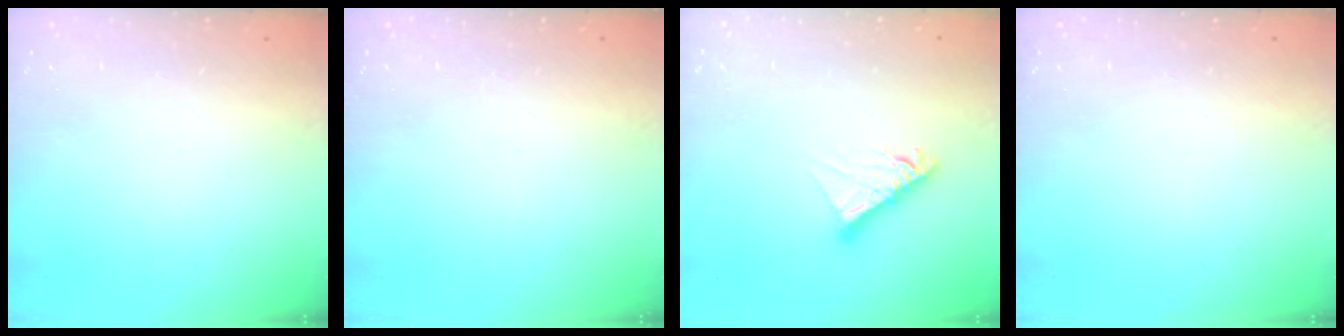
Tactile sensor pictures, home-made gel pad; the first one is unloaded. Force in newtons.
{"total": 0.0}
{"total": 8.4, "press": 8.4, "slide": 0.7}
{"total": 0.0}